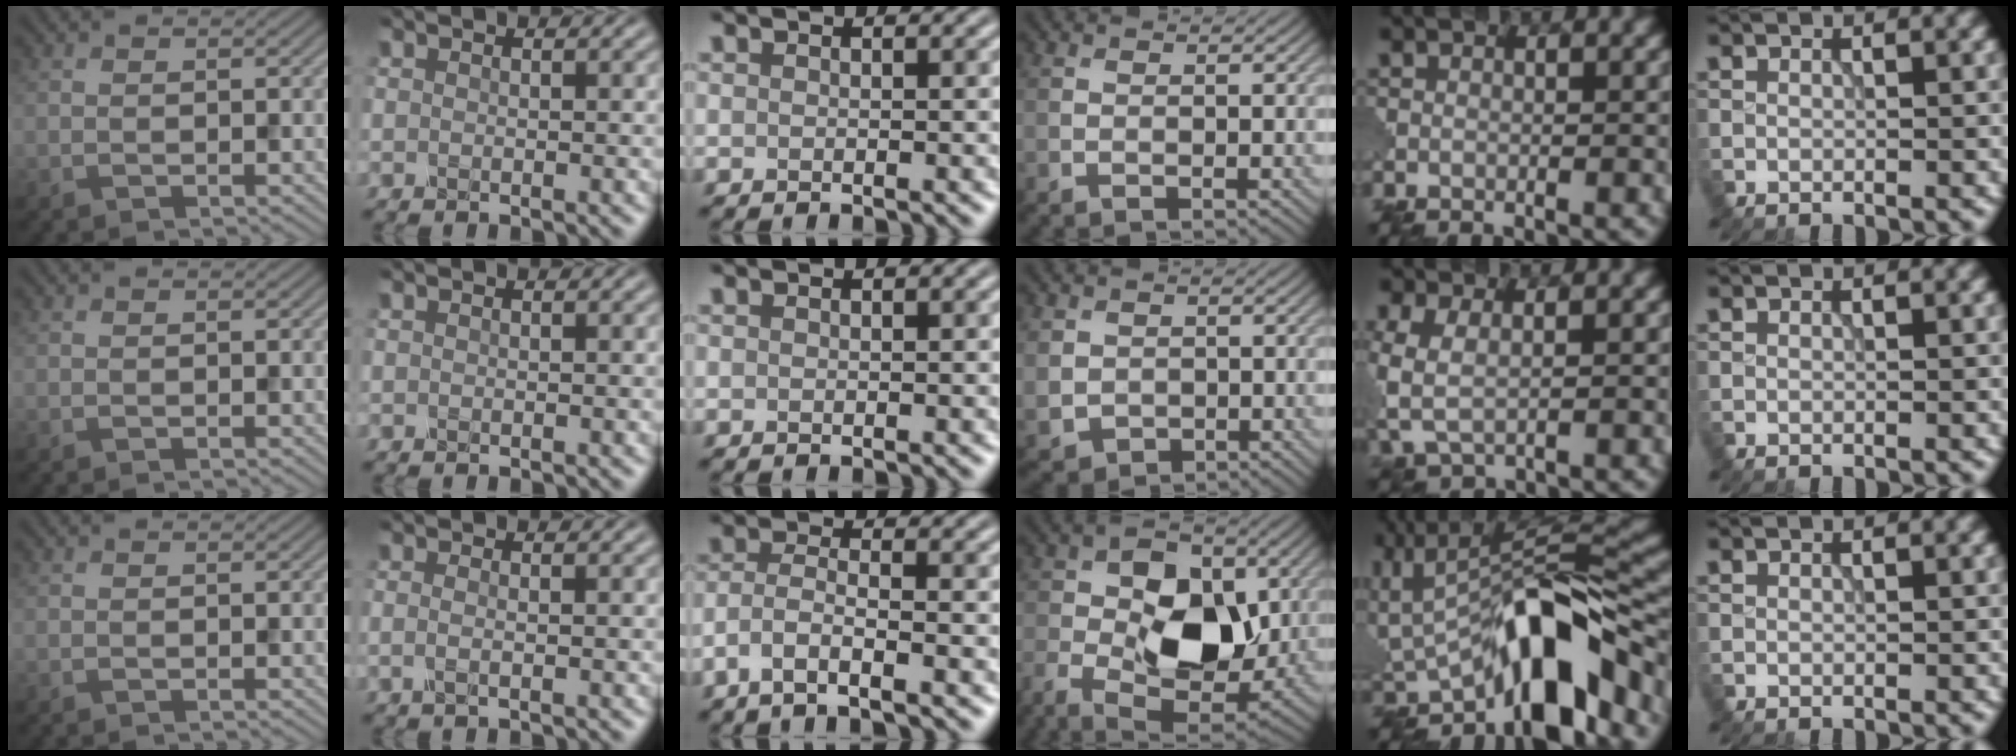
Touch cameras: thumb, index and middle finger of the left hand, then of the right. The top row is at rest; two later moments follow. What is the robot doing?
{"motion": "insert", "object": "pin"}